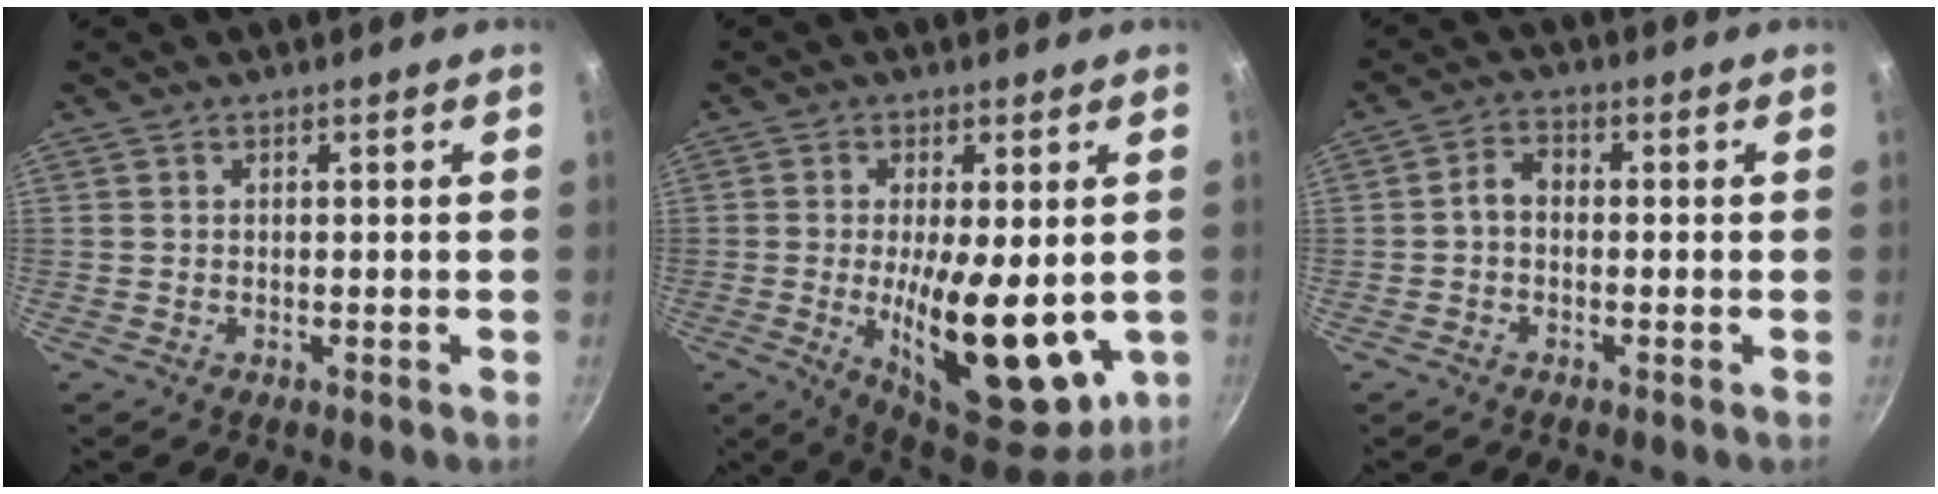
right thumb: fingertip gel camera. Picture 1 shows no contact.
{"total": 18.9, "force": [-2.1, 7.6, 17.2], "torque": [-0.248, -0.018, -0.016]}
{"total": 3.2, "force": [-0.7, 2.3, 2.1], "torque": [-0.038, 0.019, -0.022]}